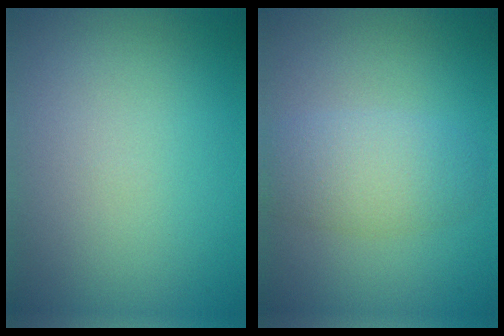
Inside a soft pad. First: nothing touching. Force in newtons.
{"total": 3.4, "press": 3.4, "slide": 0.1}